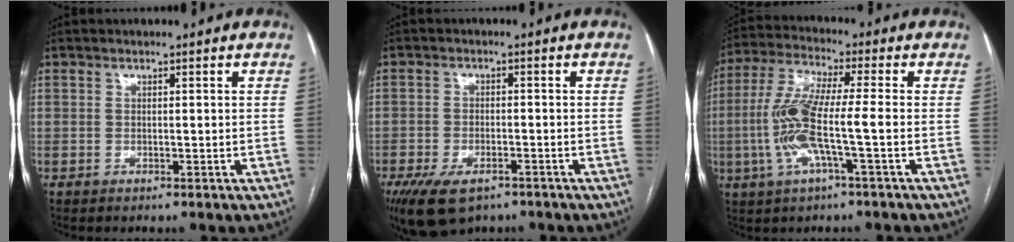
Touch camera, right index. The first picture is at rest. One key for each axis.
{"total": 9.4, "fx": -6.1, "fy": 4.6, "fz": 5.6, "tx": -0.105, "ty": -0.008, "tz": -0.096}
{"total": 10.9, "fx": -2.2, "fy": 0.6, "fz": 10.6, "tx": -0.229, "ty": 0.007, "tz": -0.051}